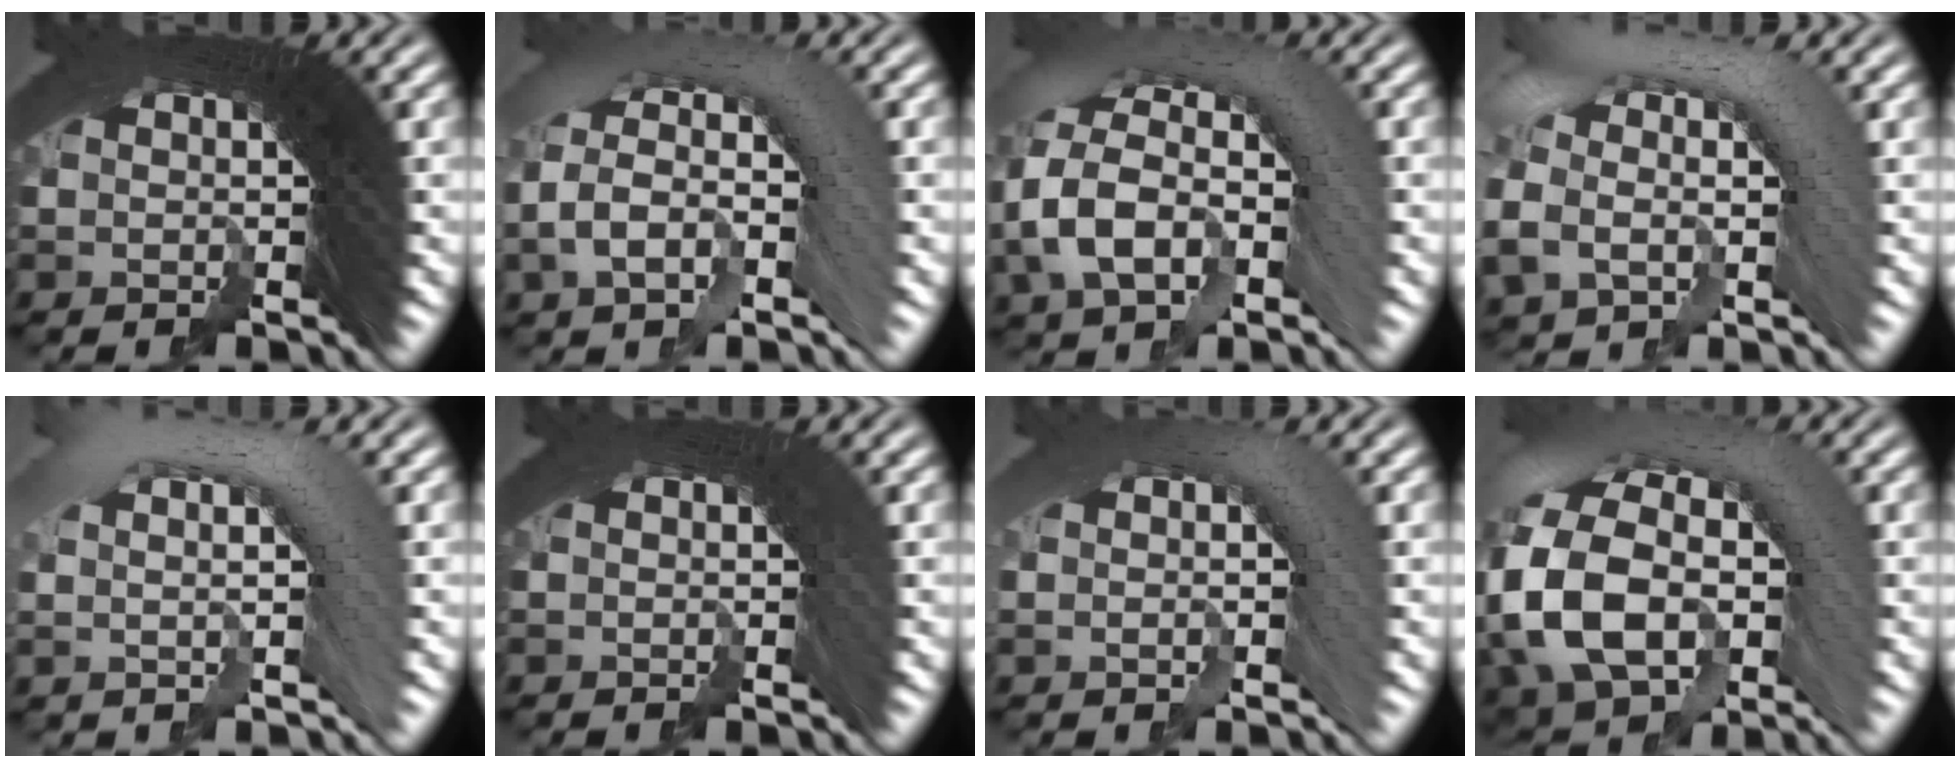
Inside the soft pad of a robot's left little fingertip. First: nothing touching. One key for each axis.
{"total": 5.2, "fx": -0.2, "fy": 2.9, "fz": 4.3, "tx": -0.051, "ty": 0.027, "tz": -0.013}
{"total": 7.4, "fx": 0.1, "fy": 4.7, "fz": 5.7, "tx": -0.089, "ty": 0.021, "tz": -0.005}
{"total": 4.3, "fx": 0.4, "fy": 2.1, "fz": 3.8, "tx": -0.057, "ty": 0.018, "tz": 0.002}
{"total": 4.3, "fx": 1.1, "fy": 1.1, "fz": 3.9, "tx": -0.035, "ty": 0.037, "tz": 0.008}
{"total": 0.6, "fx": -0.1, "fy": 0.0, "fz": 0.6, "tx": -0.001, "ty": 0.007, "tz": -0.003}
{"total": 2.3, "fx": -0.1, "fy": 0.5, "fz": 2.3, "tx": -0.011, "ty": 0.021, "tz": -0.007}
{"total": 10.1, "fx": 0.0, "fy": 6.8, "fz": 7.5, "tx": -0.141, "ty": -0.006, "tz": 0.002}